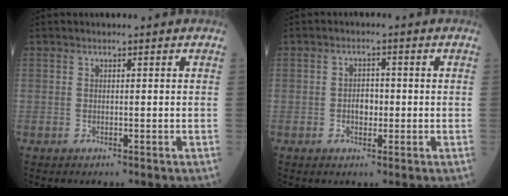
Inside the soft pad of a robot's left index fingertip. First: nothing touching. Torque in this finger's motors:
{"motor_torque": [0.31, -0.10, 0.12, 0.03]}